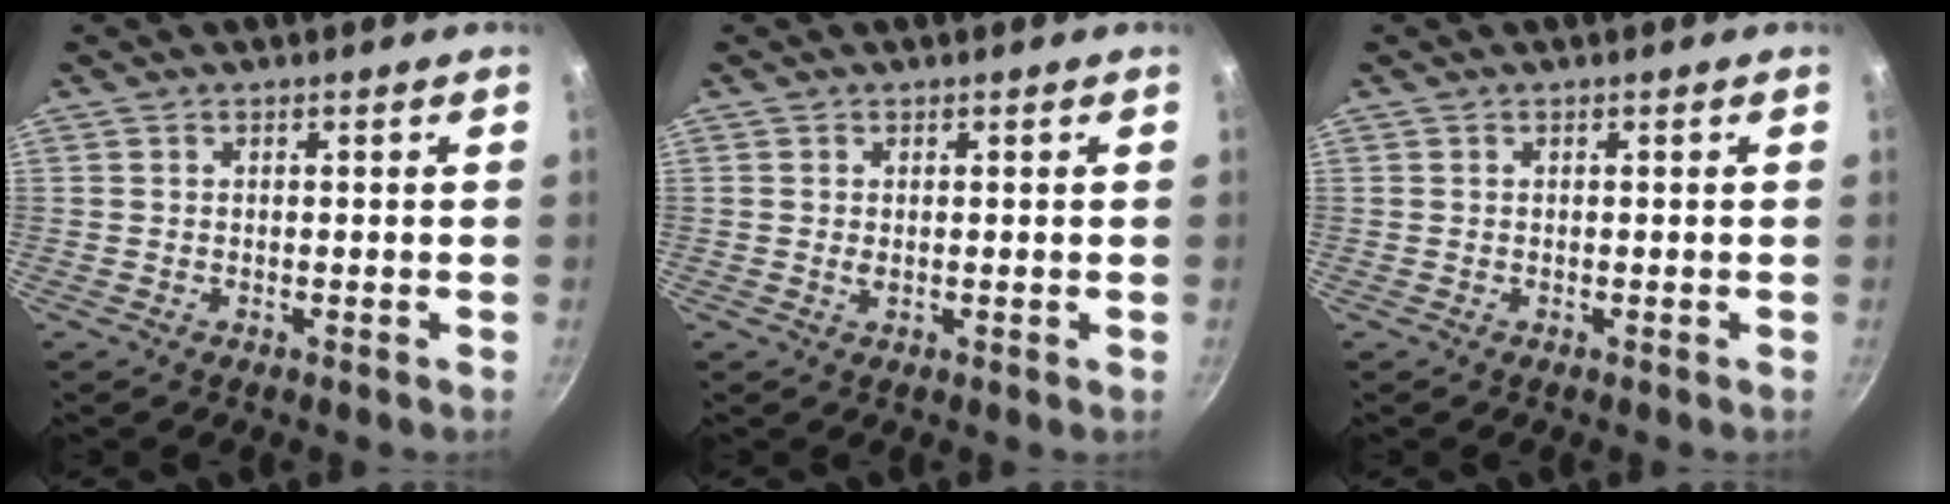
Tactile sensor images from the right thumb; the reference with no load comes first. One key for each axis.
{"total": 0.8, "fx": 0.2, "fy": 0.2, "fz": 0.7, "tx": -0.015, "ty": -0.003, "tz": 0.000}
{"total": 0.0}